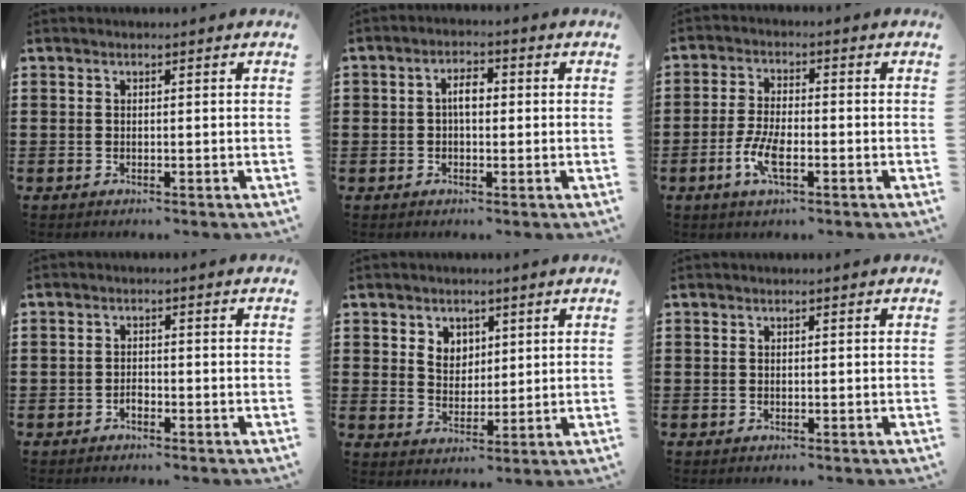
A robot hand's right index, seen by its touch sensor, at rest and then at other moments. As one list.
[{"total": 3.2, "force": [0.0, 1.6, 2.8], "torque": [-0.053, 0.008, -0.001]}, {"total": 5.7, "force": [-2.1, 2.0, 4.8], "torque": [-0.108, -0.004, -0.043]}, {"total": 1.3, "force": [-0.9, 0.8, 0.6], "torque": [-0.014, -0.002, -0.018]}, {"total": 5.0, "force": [3.3, 3.7, 0.2], "torque": [-0.027, 0.003, 0.062]}, {"total": 0.0}]